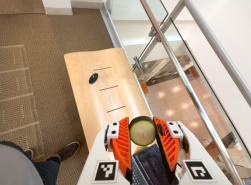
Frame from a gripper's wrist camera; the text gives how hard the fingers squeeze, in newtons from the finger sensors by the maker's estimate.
{"total": 9.0, "left": 8.9, "right": 9.0}